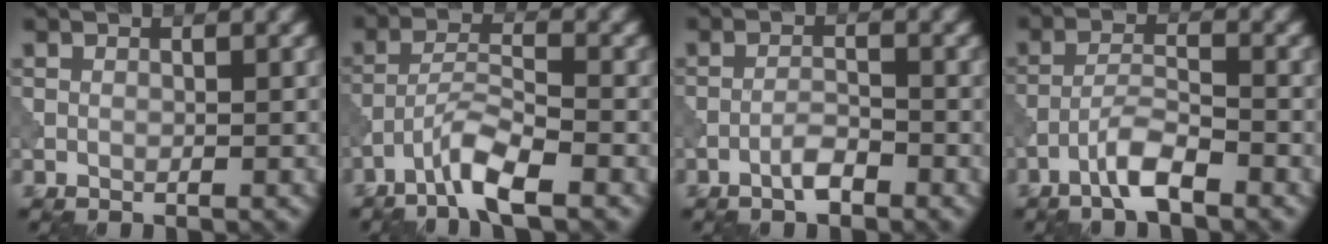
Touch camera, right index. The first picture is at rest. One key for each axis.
{"total": 3.9, "fx": -2.7, "fy": 0.4, "fz": 2.8, "tx": -0.055, "ty": 0.010, "tz": -0.063}
{"total": 1.7, "fx": -1.2, "fy": 0.4, "fz": 1.1, "tx": -0.022, "ty": 0.007, "tz": -0.027}
{"total": 3.2, "fx": -2.3, "fy": 0.4, "fz": 2.3, "tx": -0.045, "ty": 0.011, "tz": -0.052}